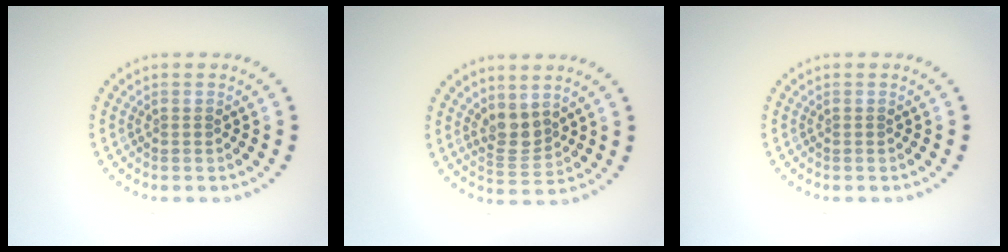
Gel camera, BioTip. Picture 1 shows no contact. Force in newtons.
{"total": 2.7, "press": 2.2, "slide": 1.5}
{"total": 0.0}